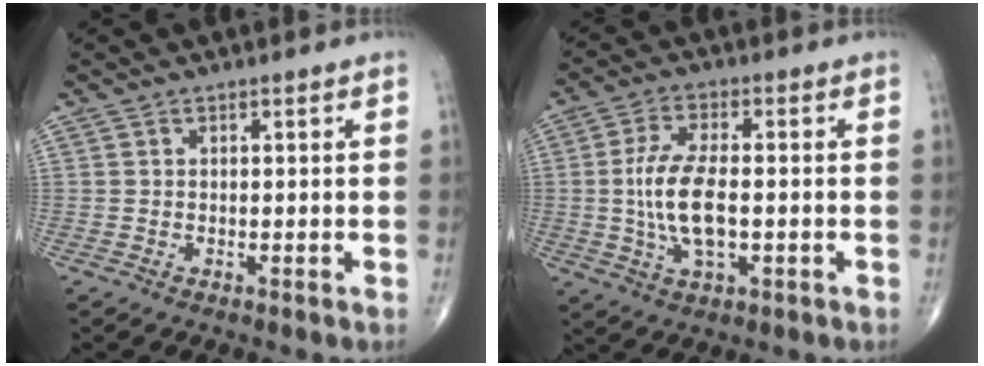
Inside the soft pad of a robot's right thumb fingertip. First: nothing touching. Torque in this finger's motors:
{"motor_torque": [1.47, 3.53, 1.19, 0.21, 0.11]}